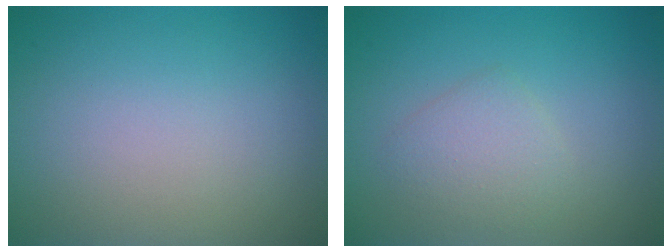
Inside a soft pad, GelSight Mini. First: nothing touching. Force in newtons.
{"total": 2.2, "press": 2.2, "slide": 0.1}